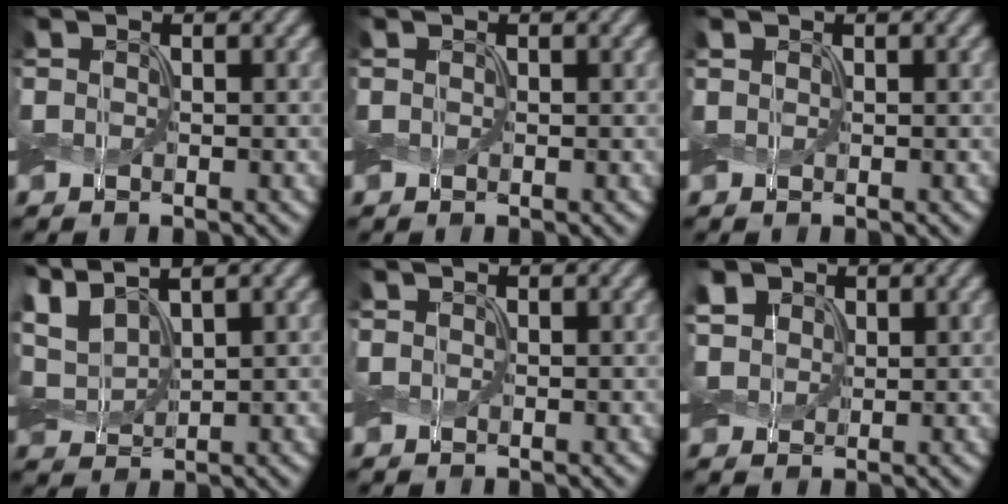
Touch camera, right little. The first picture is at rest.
{"total": 0.0}
{"total": 0.0}
{"total": 4.3, "force": [2.3, 2.0, 3.0], "torque": [-0.078, 0.020, 0.042]}
{"total": 0.0}
{"total": 4.8, "force": [2.3, 3.6, 2.3], "torque": [-0.091, 0.014, 0.038]}